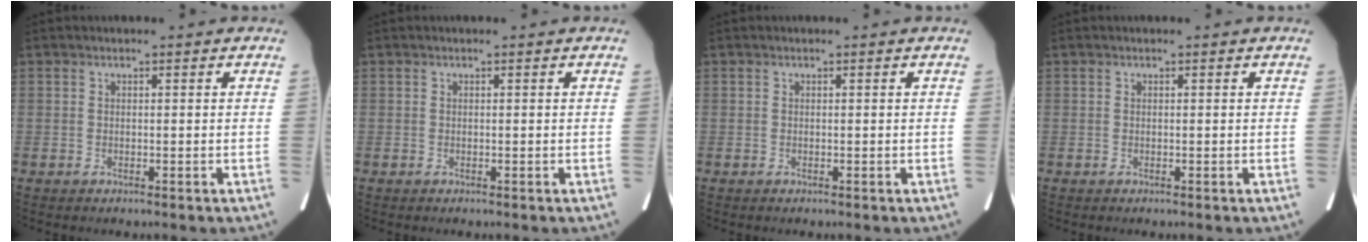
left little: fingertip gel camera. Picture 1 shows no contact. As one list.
[{"total": 0.0}, {"total": 0.0}, {"total": 0.0}]